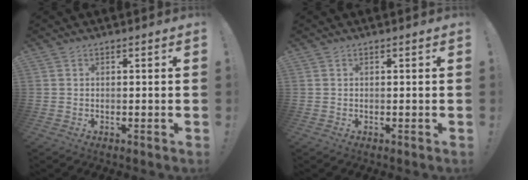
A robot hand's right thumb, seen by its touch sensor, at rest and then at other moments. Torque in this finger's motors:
{"motor_torque": [-0.04, 0.01, 0.09, -0.05, 0.02]}